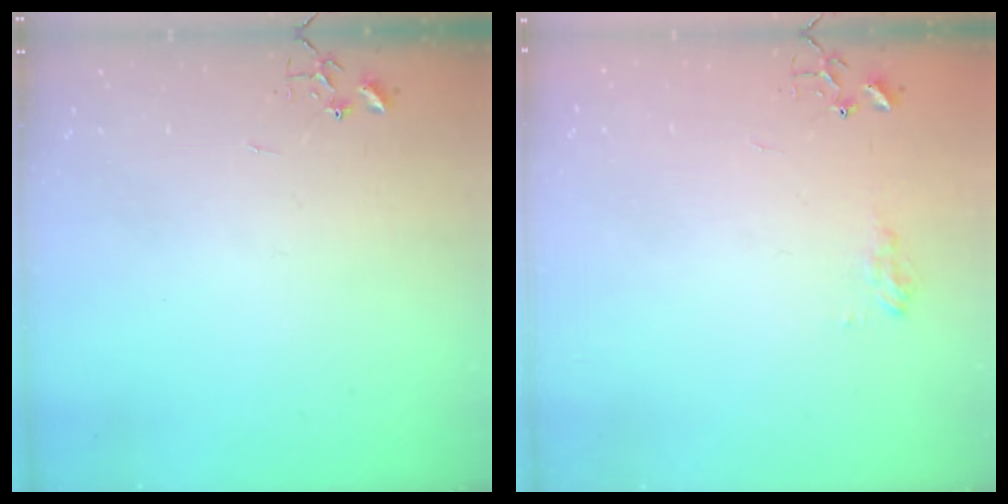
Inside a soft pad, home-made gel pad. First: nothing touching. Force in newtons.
{"total": 7.8, "press": 7.8, "slide": 0.7}